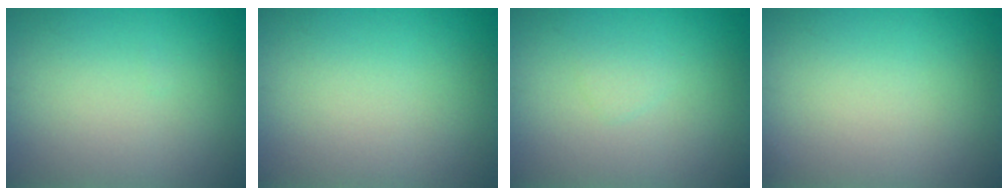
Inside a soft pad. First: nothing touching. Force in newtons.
{"total": 0.0}
{"total": 0.7, "press": 0.7, "slide": 0.1}
{"total": 0.0}